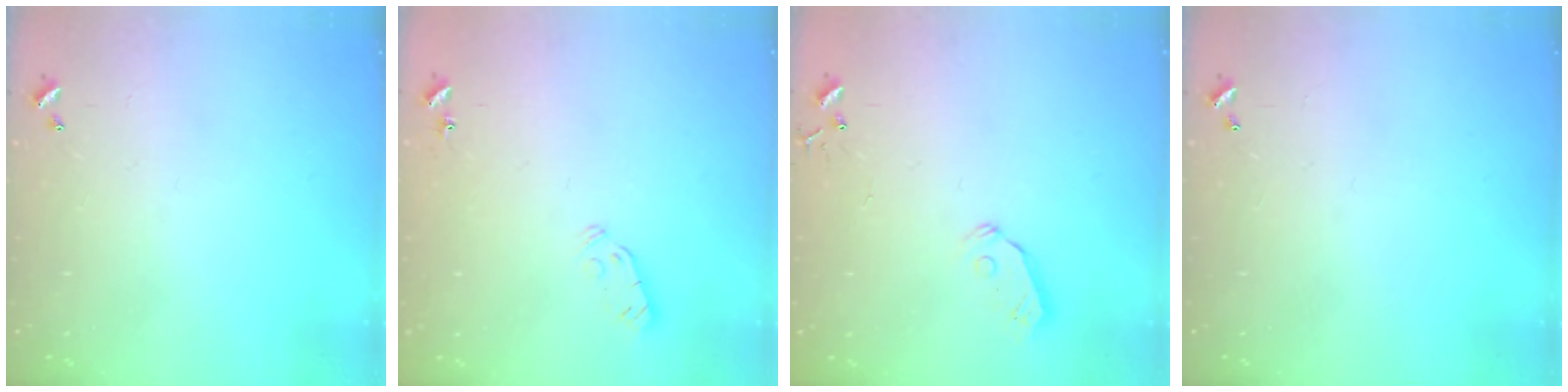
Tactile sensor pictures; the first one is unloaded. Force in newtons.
{"total": 3.7, "press": 3.6, "slide": 0.6}
{"total": 6.4, "press": 6.4, "slide": 0.6}
{"total": 0.0}